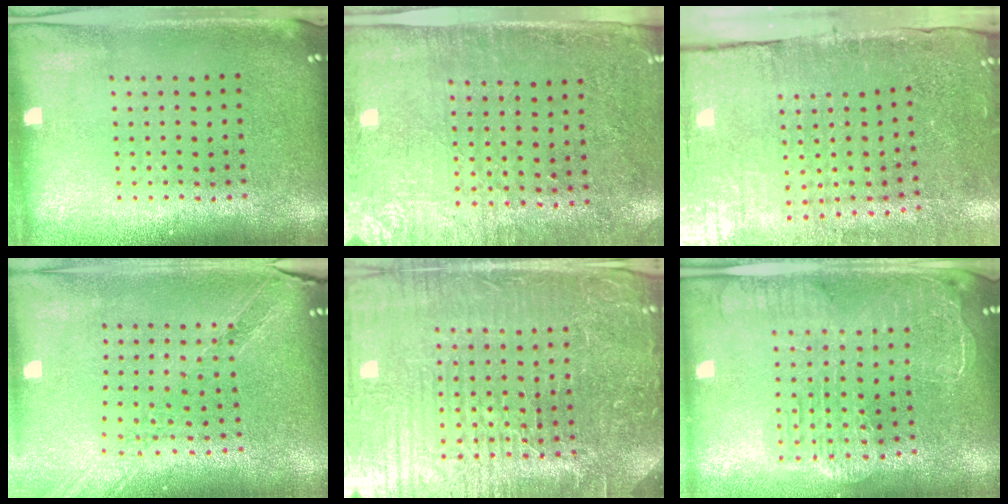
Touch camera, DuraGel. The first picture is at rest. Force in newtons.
{"total": 2.8, "press": 2.4, "slide": 1.4}
{"total": 4.3, "press": 3.7, "slide": 2.2}
{"total": 1.1, "press": 1.1, "slide": 0.2}
{"total": 5.9, "press": 5.4, "slide": 2.3}
{"total": 2.3, "press": 2.0, "slide": 1.1}